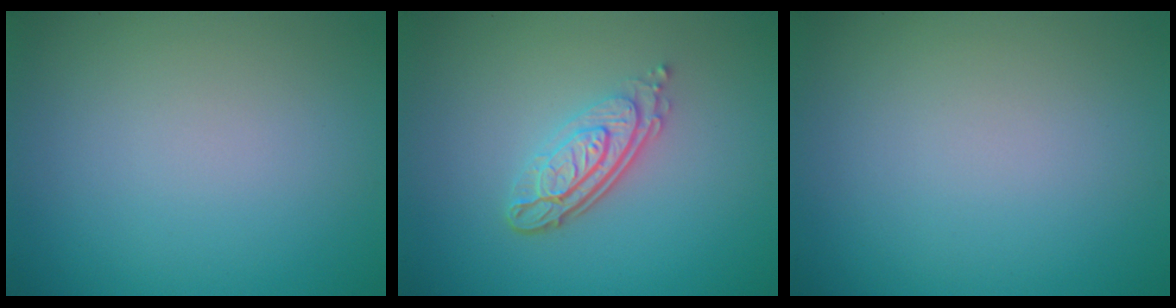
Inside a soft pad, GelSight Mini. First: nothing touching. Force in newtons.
{"total": 4.3, "press": 3.0, "slide": 3.1}
{"total": 0.0}